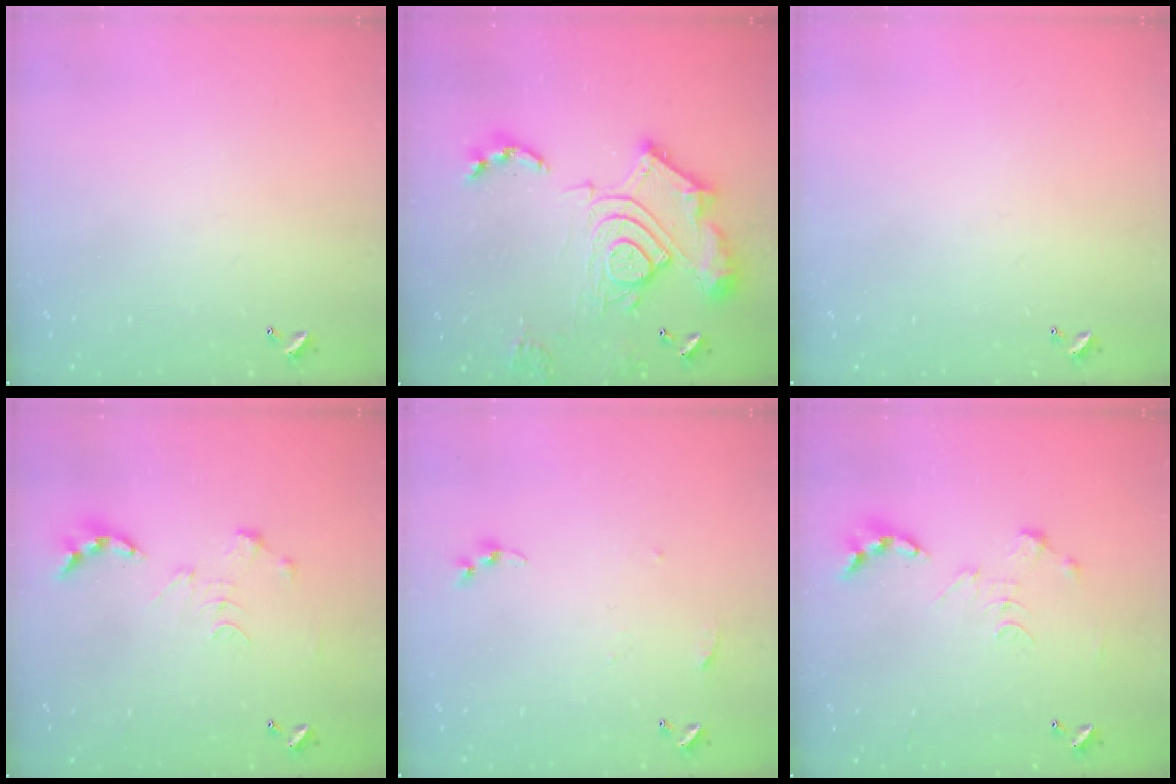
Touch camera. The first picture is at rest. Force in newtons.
{"total": 21.5, "press": 21.4, "slide": 2.5}
{"total": 0.0}
{"total": 0.0}
{"total": 5.1, "press": 5.0, "slide": 0.6}
{"total": 0.0}